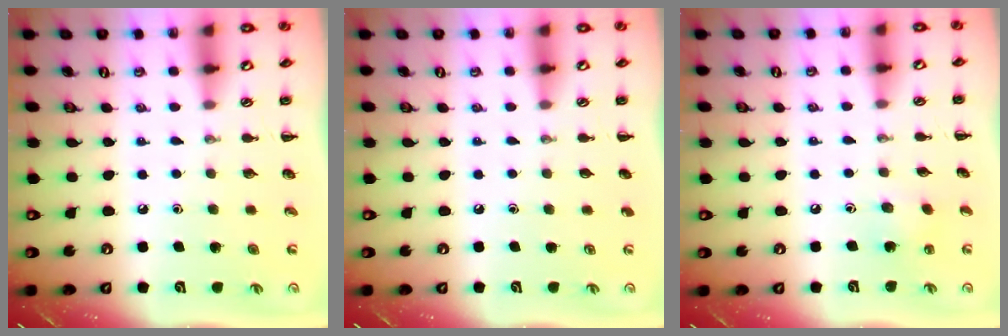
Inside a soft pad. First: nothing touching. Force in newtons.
{"total": 0.0}
{"total": 2.8, "press": 2.7, "slide": 0.6}